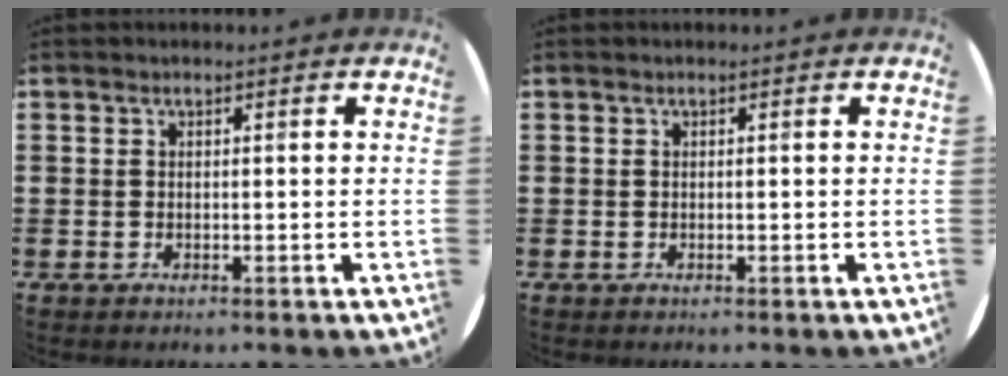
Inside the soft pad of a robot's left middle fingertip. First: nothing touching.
{"total": 0.0}